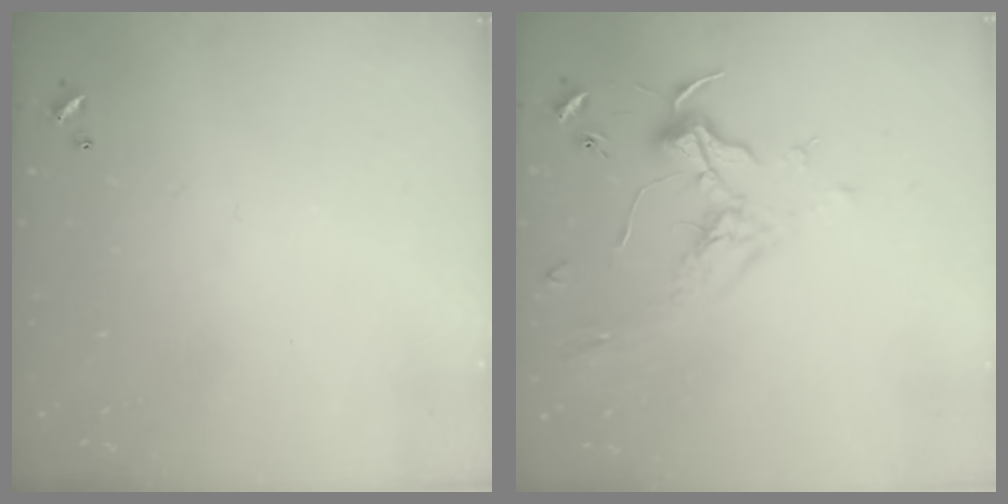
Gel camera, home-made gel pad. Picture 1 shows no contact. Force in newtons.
{"total": 1.8, "press": 1.7, "slide": 0.6}